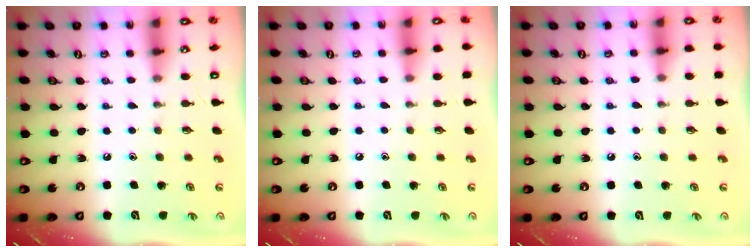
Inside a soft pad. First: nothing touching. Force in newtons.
{"total": 1.0, "press": 1.0, "slide": 0.2}
{"total": 4.2, "press": 4.1, "slide": 0.6}